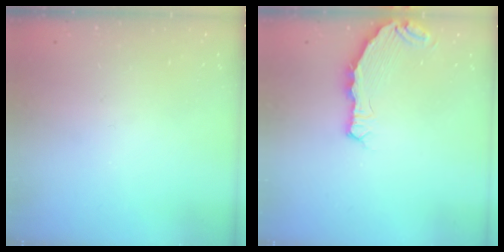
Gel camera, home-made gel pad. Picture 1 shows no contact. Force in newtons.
{"total": 6.8, "press": 5.1, "slide": 4.4}